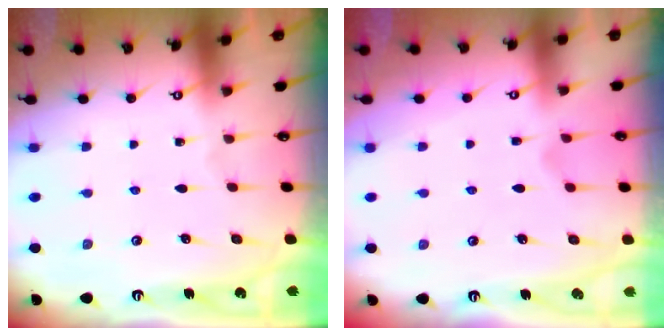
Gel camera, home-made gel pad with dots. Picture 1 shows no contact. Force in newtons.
{"total": 1.2, "press": 0.3, "slide": 1.1}